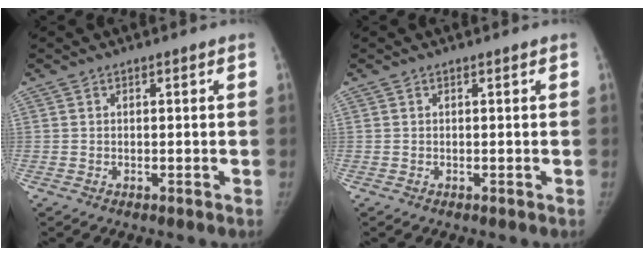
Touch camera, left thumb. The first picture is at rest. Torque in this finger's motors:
{"motor_torque": [0.16, 0.06, 0.16, -0.28, 0.07]}